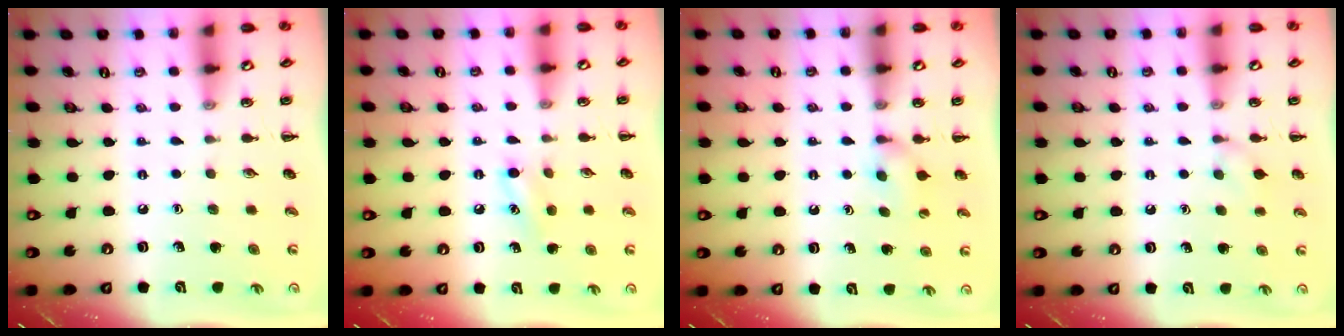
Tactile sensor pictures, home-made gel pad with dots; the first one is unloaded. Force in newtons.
{"total": 4.3, "press": 4.1, "slide": 1.3}
{"total": 5.5, "press": 5.3, "slide": 1.3}
{"total": 6.1, "press": 5.7, "slide": 2.2}